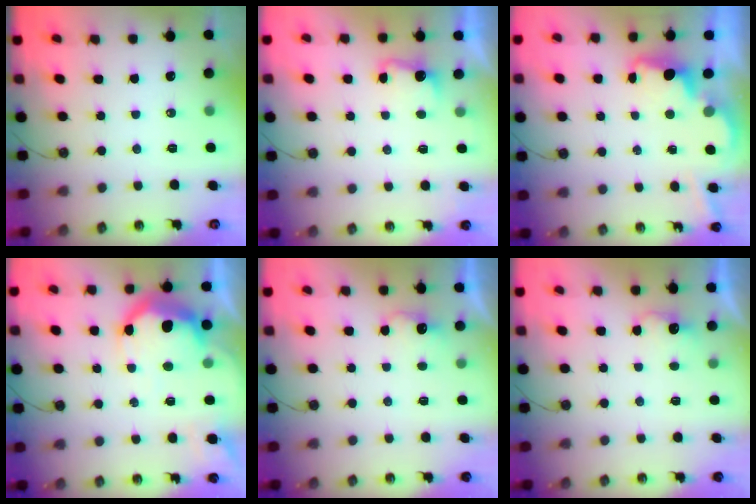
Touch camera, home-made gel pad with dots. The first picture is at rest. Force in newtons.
{"total": 3.9, "press": 3.8, "slide": 1.0}
{"total": 3.6, "press": 3.5, "slide": 0.8}
{"total": 18.5, "press": 18.4, "slide": 1.4}
{"total": 2.5, "press": 2.4, "slide": 0.7}
{"total": 2.5, "press": 2.4, "slide": 0.7}